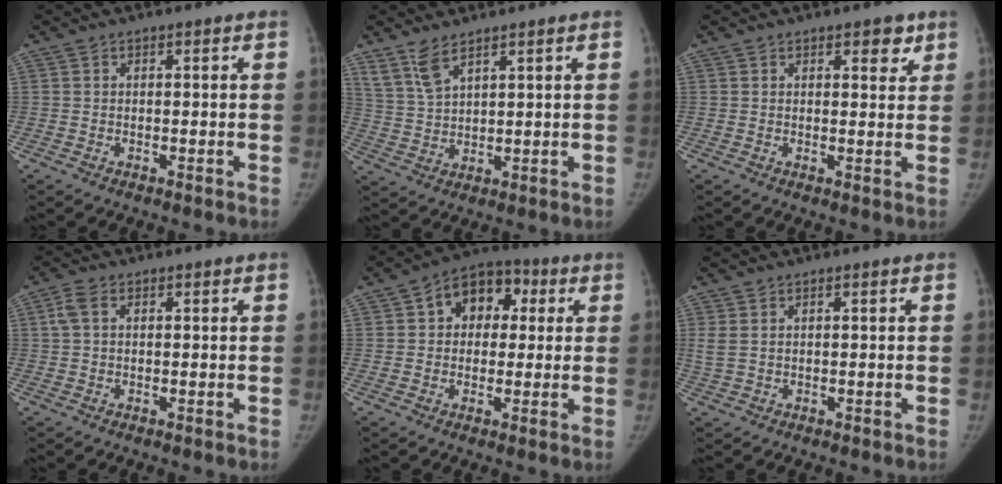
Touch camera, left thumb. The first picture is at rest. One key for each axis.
{"total": 5.2, "fx": 3.9, "fy": 1.6, "fz": 3.1, "tx": -0.063, "ty": -0.017, "tz": 0.087}
{"total": 3.4, "fx": 2.0, "fy": 1.8, "fz": 2.0, "tx": -0.003, "ty": -0.010, "tz": 0.024}
{"total": 2.8, "fx": 0.8, "fy": 1.7, "fz": 2.1, "tx": -0.050, "ty": 0.012, "tz": 0.016}
{"total": 10.2, "fx": 2.5, "fy": 7.7, "fz": 6.1, "tx": -0.052, "ty": 0.017, "tz": 0.027}
{"total": 2.1, "fx": 0.7, "fy": 1.2, "fz": 1.6, "tx": -0.052, "ty": 0.008, "tz": 0.021}